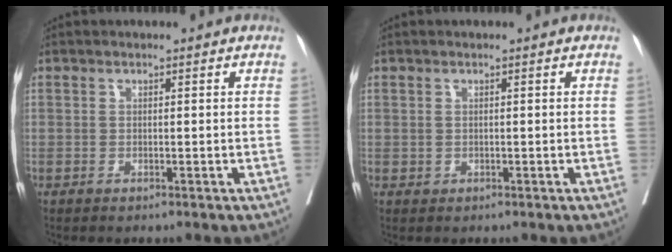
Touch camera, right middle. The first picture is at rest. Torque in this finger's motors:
{"motor_torque": [-0.32, -0.14, 0.00, 0.00]}